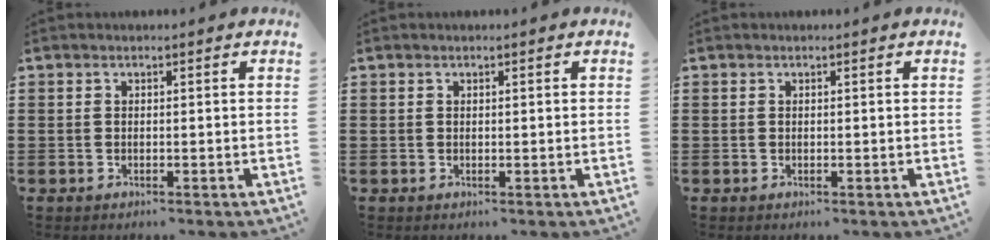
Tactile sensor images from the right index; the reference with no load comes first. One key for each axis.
{"total": 0.0}
{"total": 0.0}